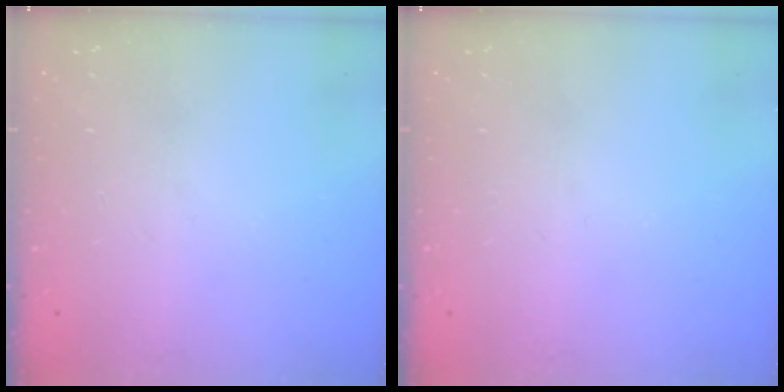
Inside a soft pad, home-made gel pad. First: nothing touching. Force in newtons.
{"total": 0.0}